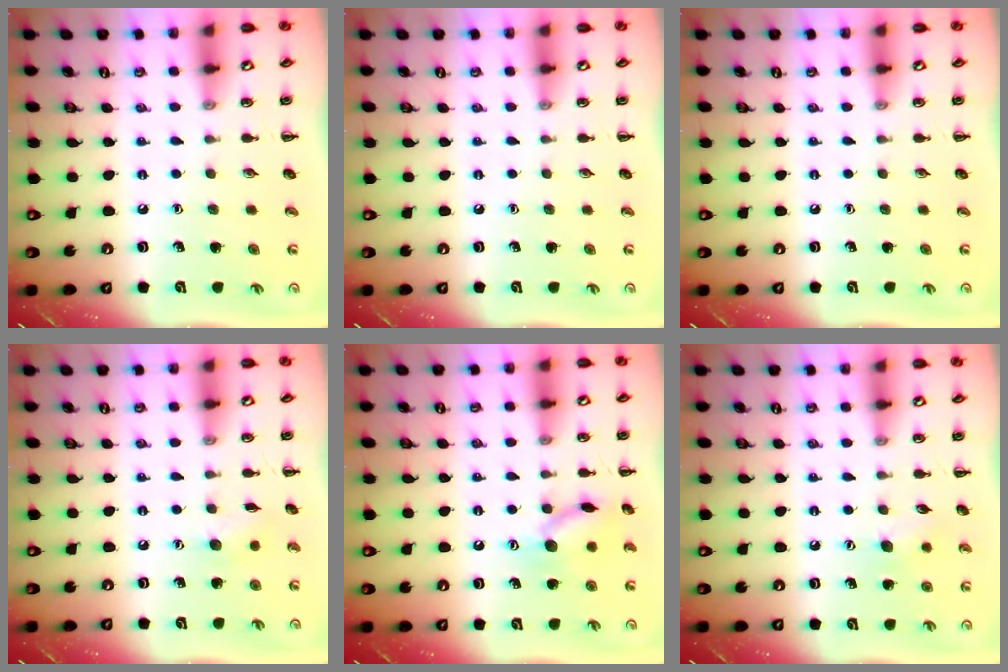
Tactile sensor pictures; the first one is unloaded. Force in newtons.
{"total": 0.0}
{"total": 0.0}
{"total": 5.5, "press": 5.3, "slide": 1.3}
{"total": 11.5, "press": 11.5, "slide": 0.7}
{"total": 6.9, "press": 6.7, "slide": 1.7}